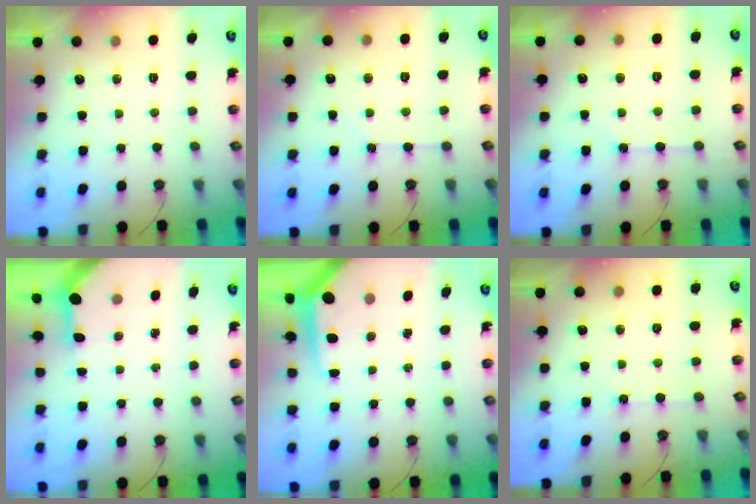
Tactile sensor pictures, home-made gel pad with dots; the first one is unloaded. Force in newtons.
{"total": 2.5, "press": 2.4, "slide": 0.4}
{"total": 2.8, "press": 2.7, "slide": 0.4}
{"total": 3.2, "press": 3.2, "slide": 0.2}
{"total": 7.9, "press": 7.9, "slide": 0.6}
{"total": 0.9, "press": 0.8, "slide": 0.2}